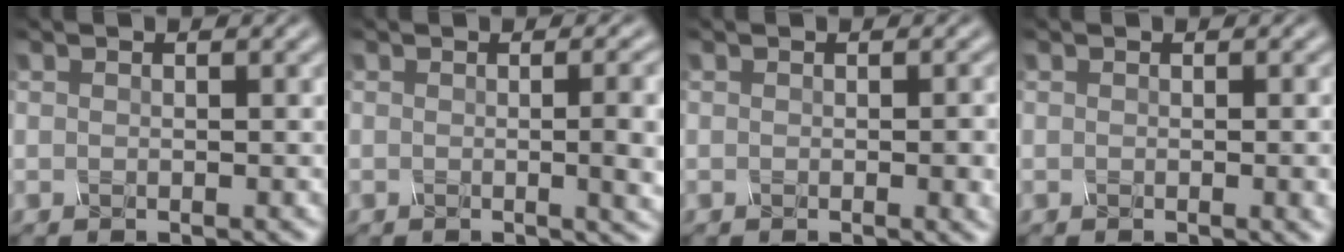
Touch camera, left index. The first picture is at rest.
{"total": 5.7, "force": [-0.1, 2.2, 5.3], "torque": [-0.042, 0.001, -0.002]}
{"total": 1.3, "force": [-0.2, 0.4, 1.3], "torque": [-0.016, -0.004, -0.001]}
{"total": 2.2, "force": [-0.1, 0.6, 2.1], "torque": [-0.018, 0.000, -0.004]}